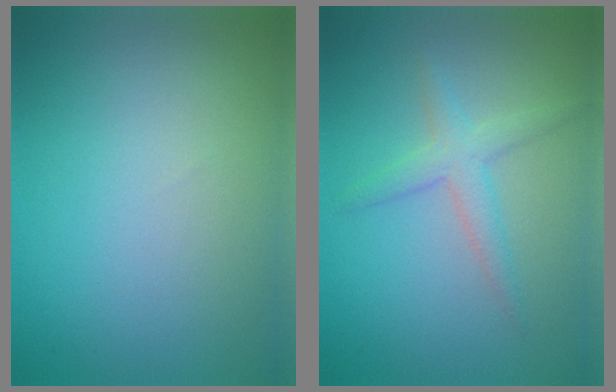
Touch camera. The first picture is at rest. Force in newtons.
{"total": 2.5, "press": 2.5, "slide": 0.0}